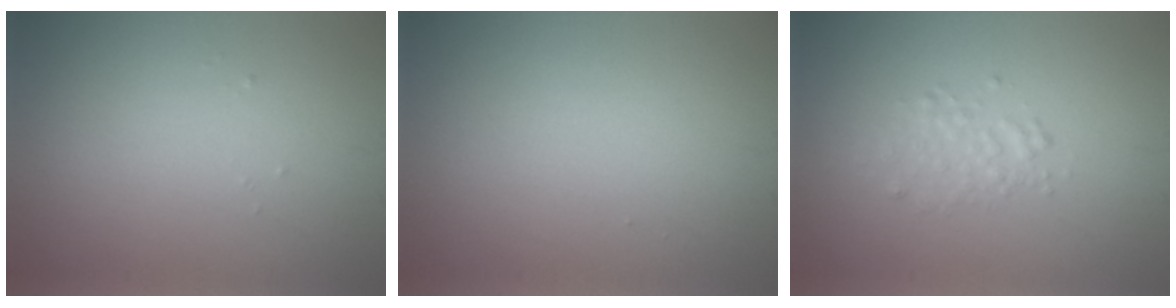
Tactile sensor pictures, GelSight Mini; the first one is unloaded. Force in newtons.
{"total": 0.0}
{"total": 1.8, "press": 1.8, "slide": 0.0}